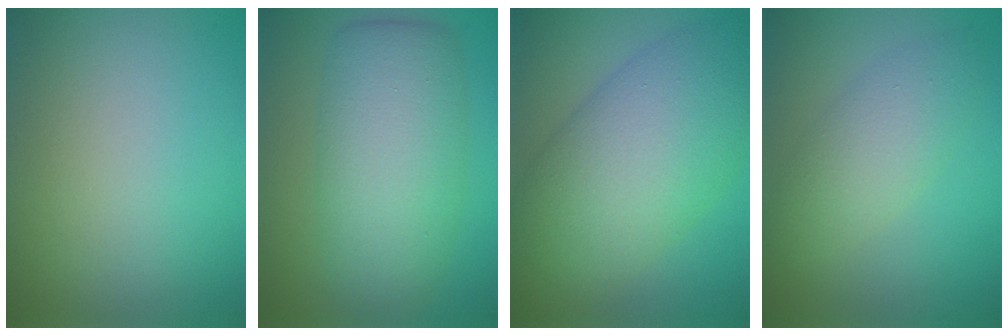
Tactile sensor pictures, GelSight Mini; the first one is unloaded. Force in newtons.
{"total": 7.9, "press": 7.9, "slide": 0.3}
{"total": 11.6, "press": 11.6, "slide": 0.2}
{"total": 4.0, "press": 4.0, "slide": 0.2}